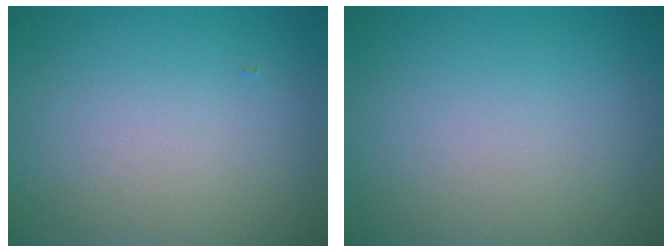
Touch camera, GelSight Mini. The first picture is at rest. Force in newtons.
{"total": 0.0}